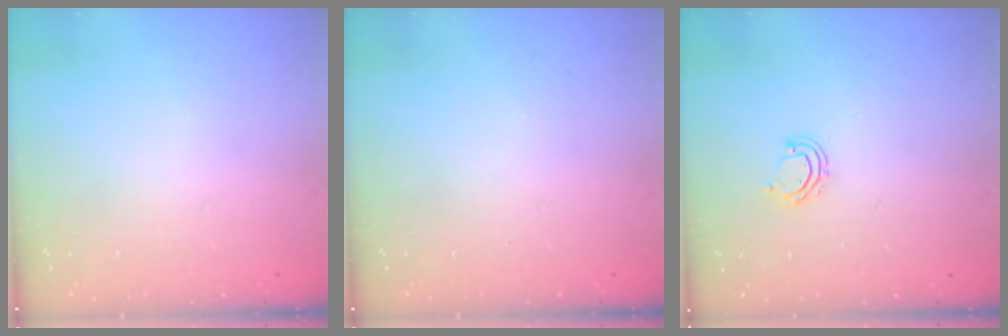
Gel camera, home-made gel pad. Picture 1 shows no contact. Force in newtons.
{"total": 0.0}
{"total": 4.5, "press": 4.4, "slide": 0.4}